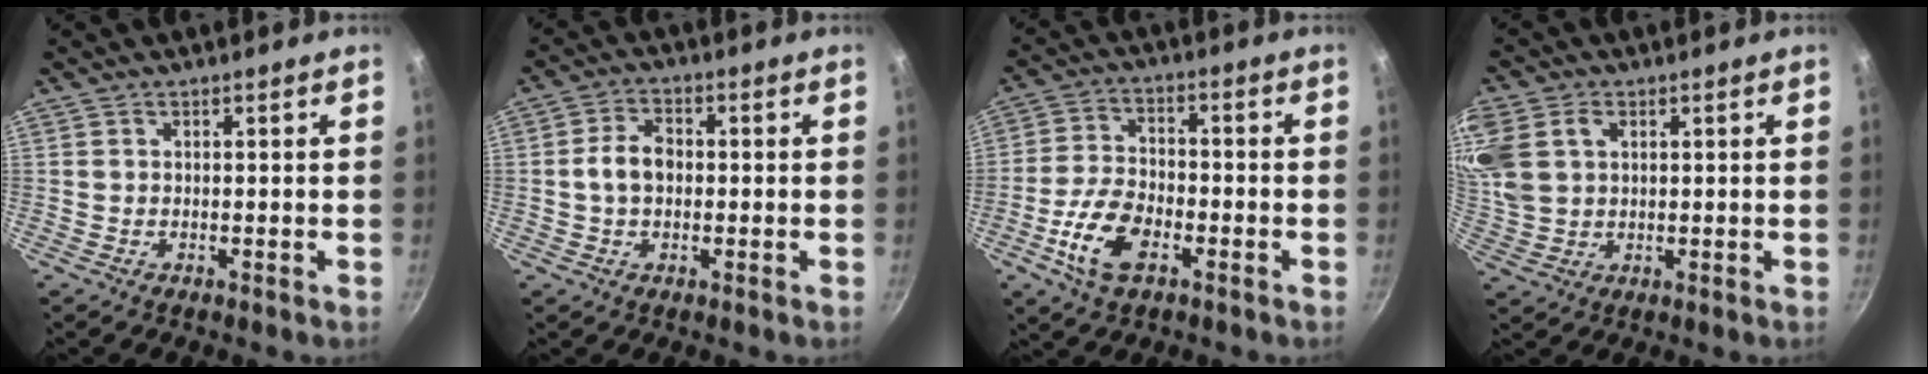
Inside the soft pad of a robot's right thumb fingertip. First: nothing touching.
{"total": 5.6, "force": [-0.2, 3.9, 4.1], "torque": [-0.064, 0.017, -0.008]}
{"total": 10.6, "force": [-4.3, 5.6, 7.8], "torque": [-0.149, 0.023, -0.085]}
{"total": 13.4, "force": [4.2, 10.0, 8.0], "torque": [-0.191, 0.019, 0.087]}